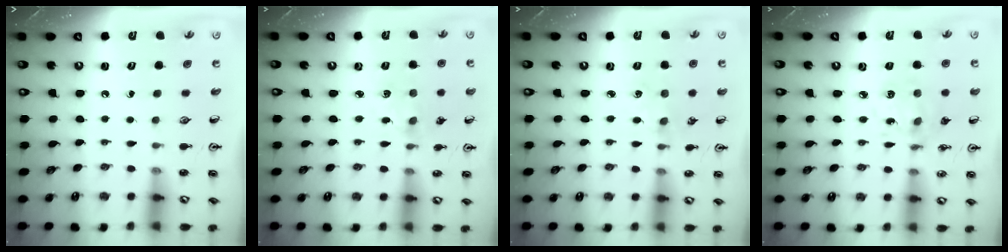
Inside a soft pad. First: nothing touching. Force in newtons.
{"total": 1.9, "press": 1.9, "slide": 0.3}
{"total": 2.4, "press": 2.4, "slide": 0.3}
{"total": 5.4, "press": 5.4, "slide": 0.5}